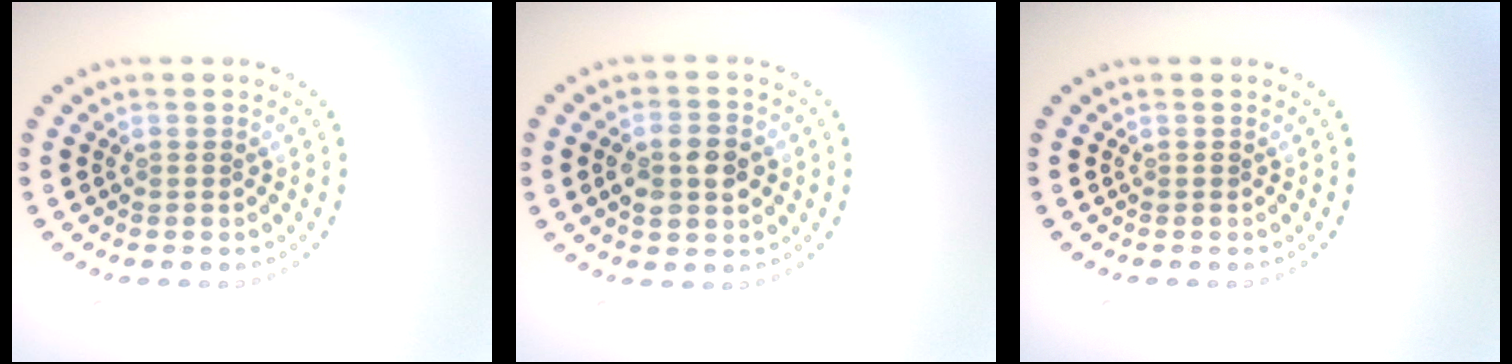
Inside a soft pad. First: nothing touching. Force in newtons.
{"total": 3.7, "press": 3.7, "slide": 0.2}
{"total": 0.0}